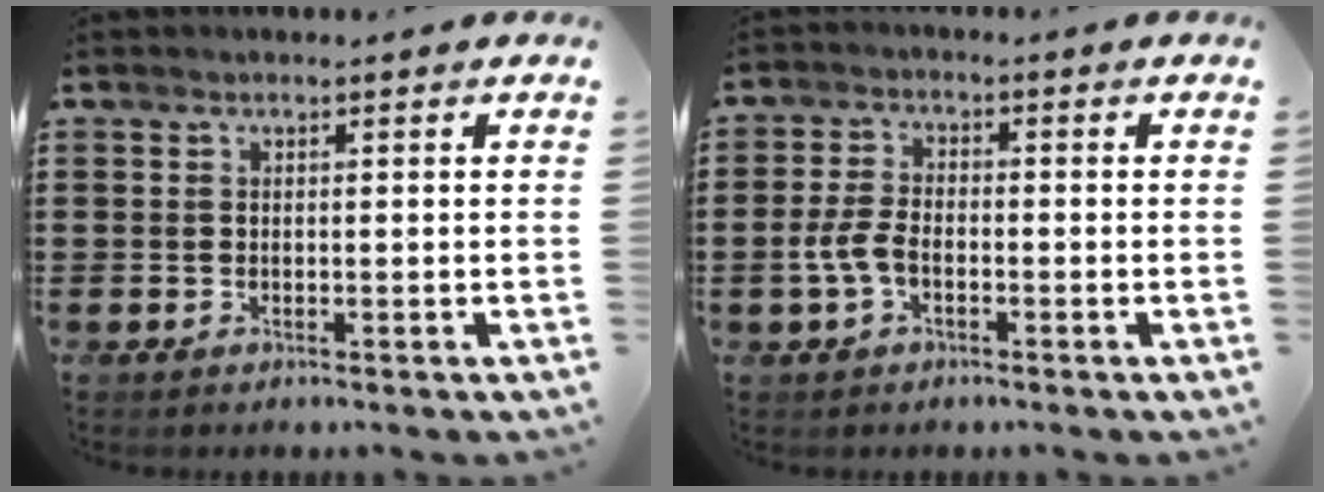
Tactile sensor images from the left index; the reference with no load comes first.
{"total": 4.4, "force": [-1.4, 2.3, 3.5], "torque": [-0.090, -0.003, -0.033]}